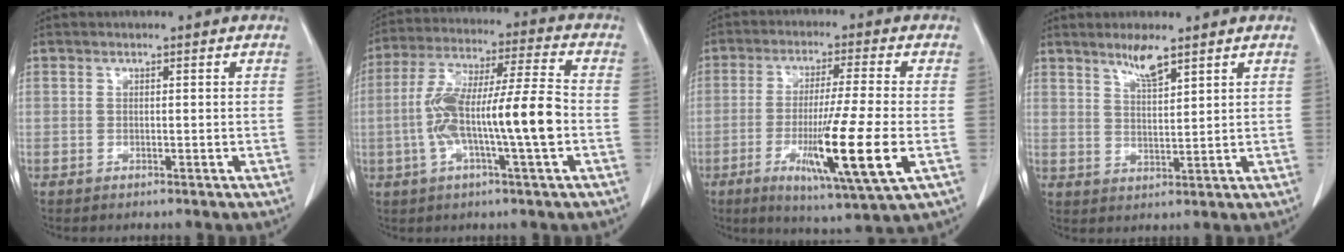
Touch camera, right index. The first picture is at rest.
{"total": 14.2, "force": [-2.7, 0.9, 13.9], "torque": [-0.265, 0.017, -0.051]}
{"total": 14.3, "force": [-3.9, -0.6, 13.7], "torque": [-0.249, -0.035, -0.068]}
{"total": 4.3, "force": [3.3, 0.4, 2.8], "torque": [-0.053, -0.003, 0.063]}